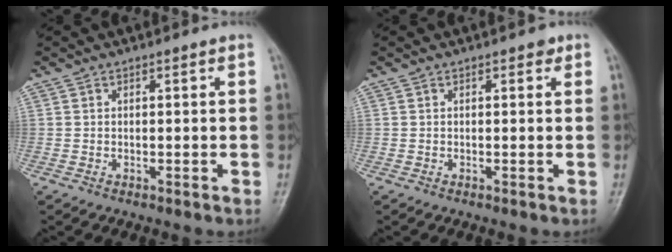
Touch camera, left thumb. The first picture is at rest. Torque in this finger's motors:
{"motor_torque": [0.07, -0.05, 0.02, -0.18, 0.00]}